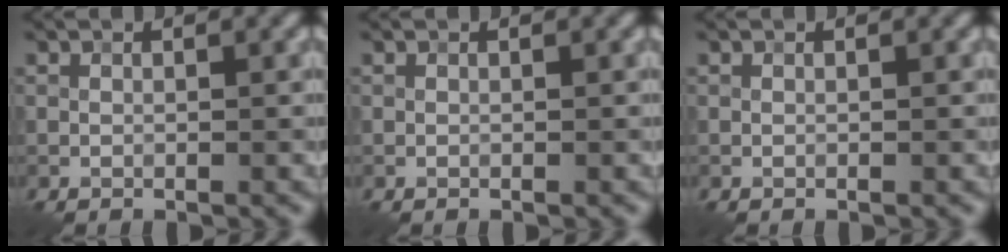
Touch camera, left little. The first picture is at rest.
{"total": 0.0}
{"total": 0.0}